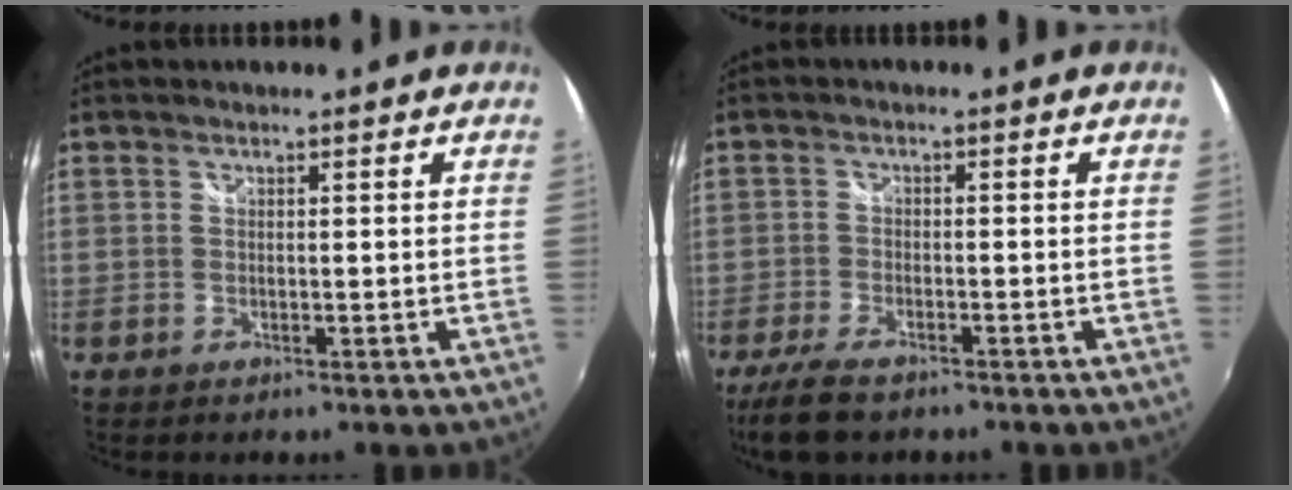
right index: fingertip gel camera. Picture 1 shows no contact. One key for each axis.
{"total": 7.6, "fx": -5.9, "fy": 2.6, "fz": 4.1, "tx": -0.111, "ty": -0.017, "tz": -0.109}